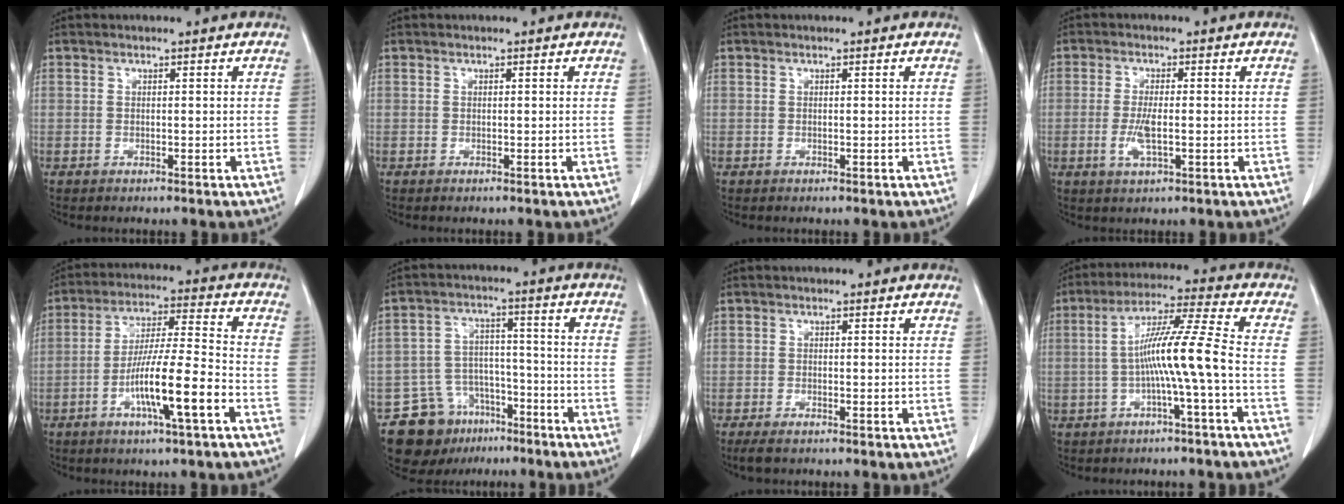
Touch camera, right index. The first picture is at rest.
{"total": 0.0}
{"total": 0.0}
{"total": 4.0, "force": [-0.9, 0.8, 3.9], "torque": [-0.085, -0.006, -0.014]}
{"total": 11.9, "force": [-4.8, 0.2, 10.9], "torque": [-0.200, -0.001, -0.087]}
{"total": 11.0, "force": [-7.4, 7.5, 3.3], "torque": [-0.056, 0.038, -0.113]}
{"total": 2.3, "force": [-1.8, 0.6, 1.3], "torque": [-0.026, -0.006, -0.028]}
{"total": 9.4, "force": [-1.8, -1.4, 9.1], "torque": [-0.168, 0.019, -0.034]}